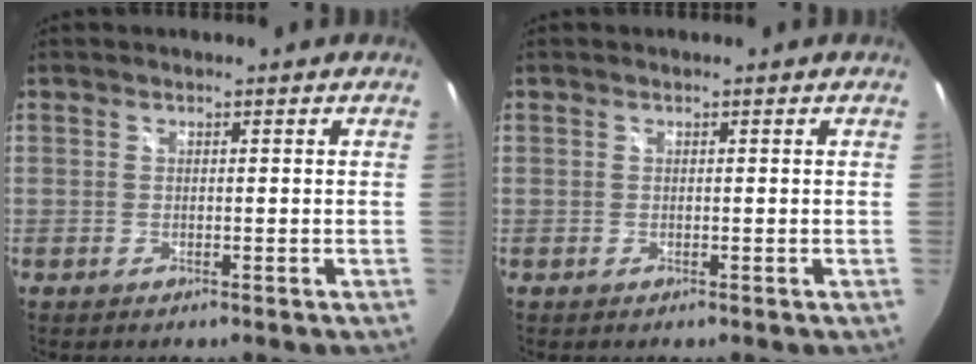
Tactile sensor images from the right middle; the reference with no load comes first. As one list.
[{"total": 0.0}]